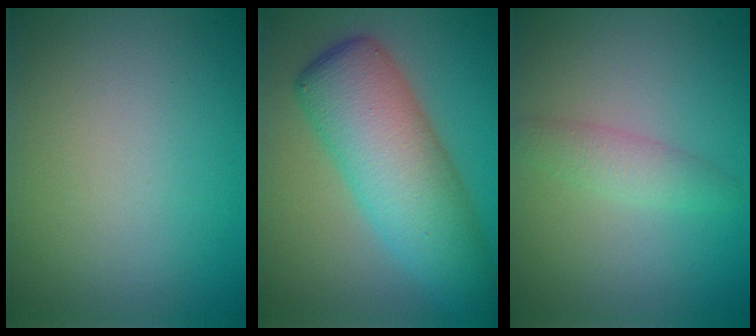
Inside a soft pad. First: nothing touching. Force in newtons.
{"total": 8.9, "press": 8.9, "slide": 0.2}
{"total": 2.0, "press": 2.0, "slide": 0.1}